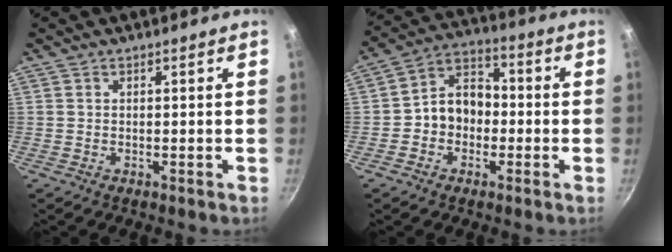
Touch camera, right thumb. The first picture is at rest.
{"total": 9.2, "force": [-1.5, 7.4, 5.4], "torque": [-0.045, 0.036, -0.041]}